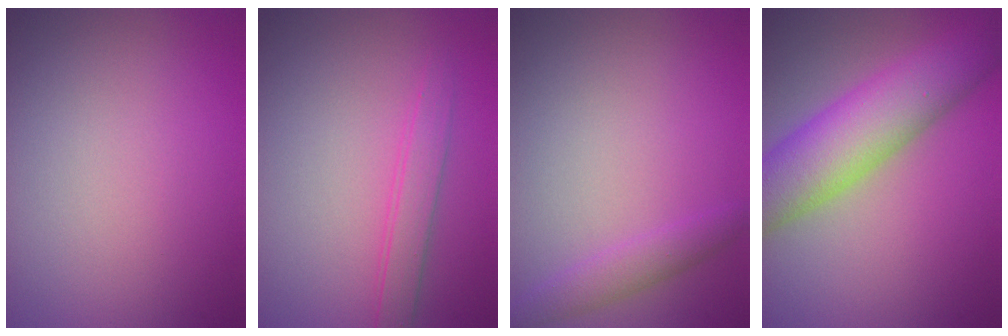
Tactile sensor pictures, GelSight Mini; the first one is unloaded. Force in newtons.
{"total": 2.1, "press": 2.1, "slide": 0.1}
{"total": 1.8, "press": 1.8, "slide": 0.2}
{"total": 8.4, "press": 8.4, "slide": 0.3}